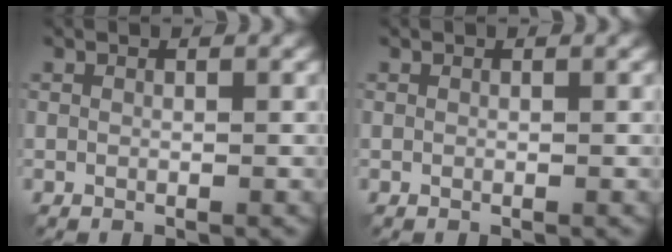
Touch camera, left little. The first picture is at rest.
{"total": 0.0}